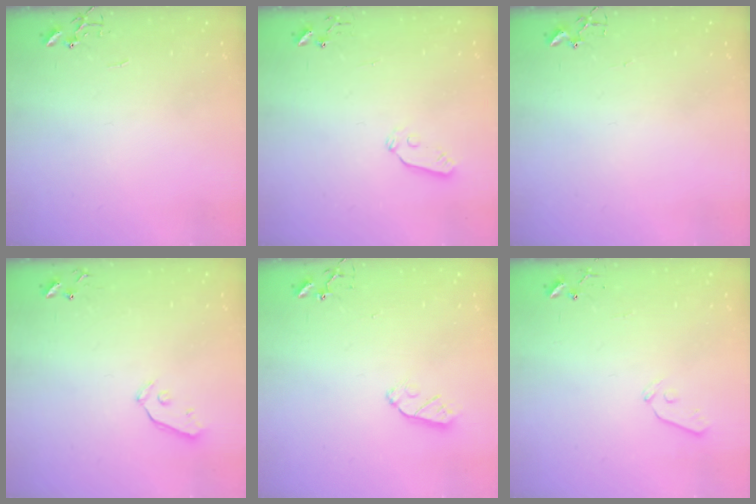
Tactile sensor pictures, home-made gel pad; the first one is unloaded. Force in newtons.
{"total": 3.8, "press": 3.8, "slide": 0.6}
{"total": 1.7, "press": 1.6, "slide": 0.2}
{"total": 4.0, "press": 3.9, "slide": 0.7}
{"total": 5.5, "press": 5.4, "slide": 0.8}
{"total": 5.5, "press": 5.5, "slide": 0.5}